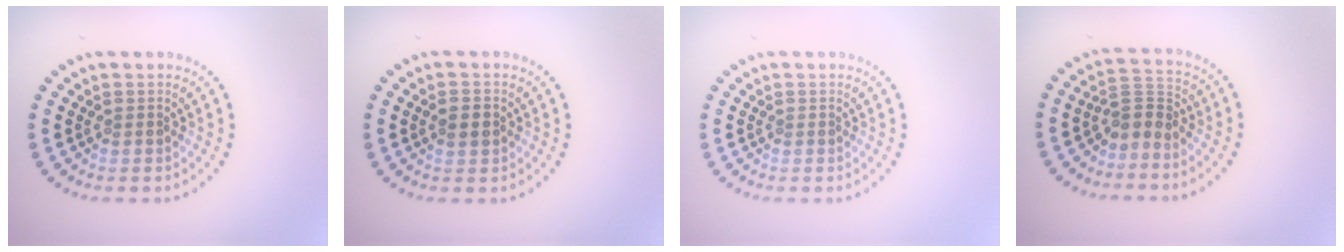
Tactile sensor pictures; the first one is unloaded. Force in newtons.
{"total": 2.3, "press": 2.3, "slide": 0.2}
{"total": 0.0}
{"total": 2.5, "press": 1.9, "slide": 1.6}